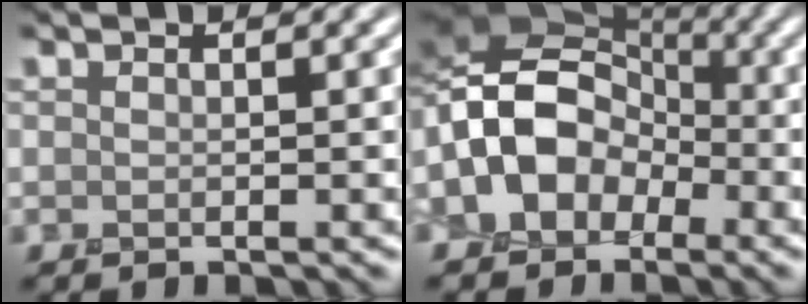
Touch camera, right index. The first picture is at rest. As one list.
[{"total": 10.4, "force": [-1.8, 7.4, 7.2], "torque": [-0.135, 0.009, -0.052]}]